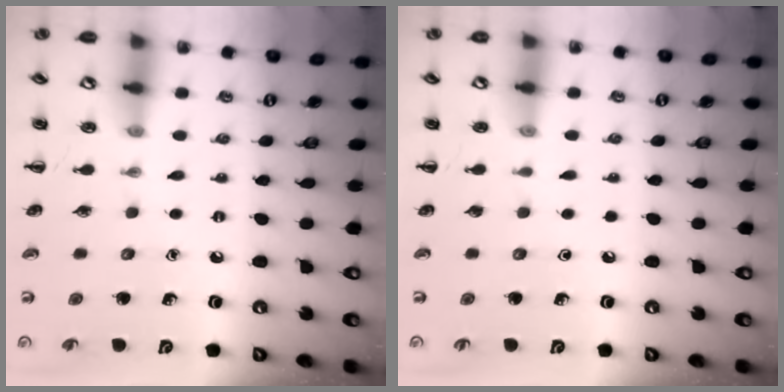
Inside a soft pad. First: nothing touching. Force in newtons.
{"total": 0.0}